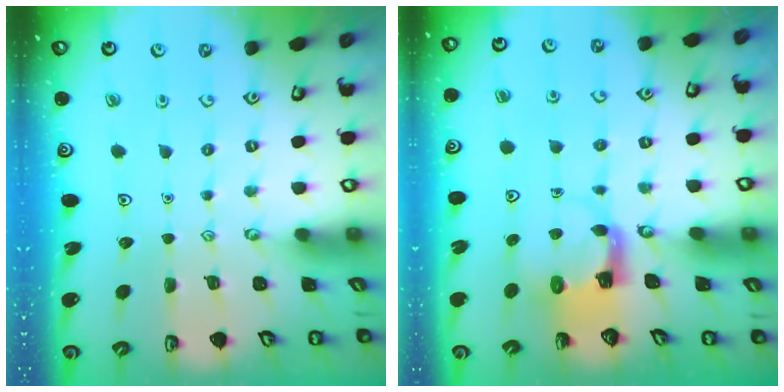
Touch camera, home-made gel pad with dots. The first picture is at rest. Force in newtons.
{"total": 3.9, "press": 3.9, "slide": 0.6}